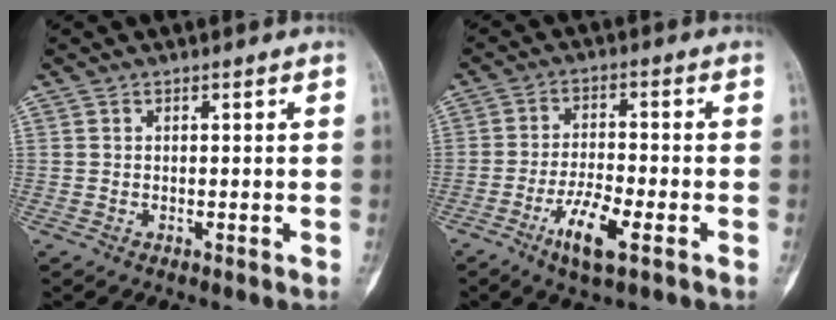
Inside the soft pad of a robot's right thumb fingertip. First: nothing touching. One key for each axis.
{"total": 7.9, "fx": -3.8, "fy": 2.0, "fz": 6.7, "tx": -0.132, "ty": 0.010, "tz": -0.067}